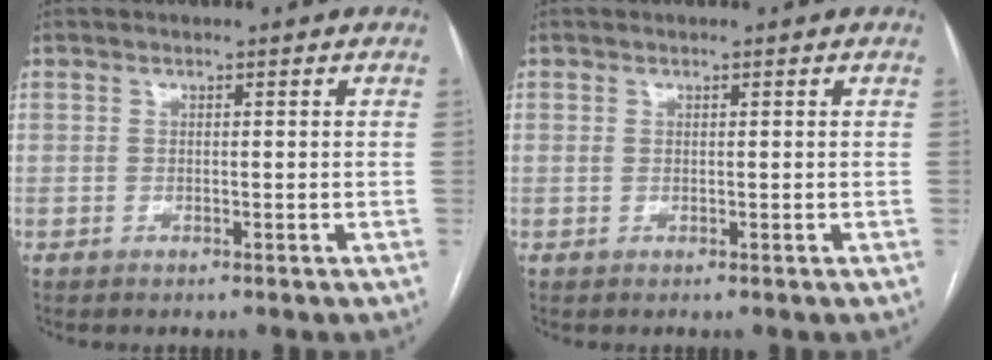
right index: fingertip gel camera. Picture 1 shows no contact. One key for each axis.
{"total": 0.7, "fx": 0.2, "fy": 0.5, "fz": 0.3, "tx": -0.006, "ty": 0.002, "tz": 0.003}